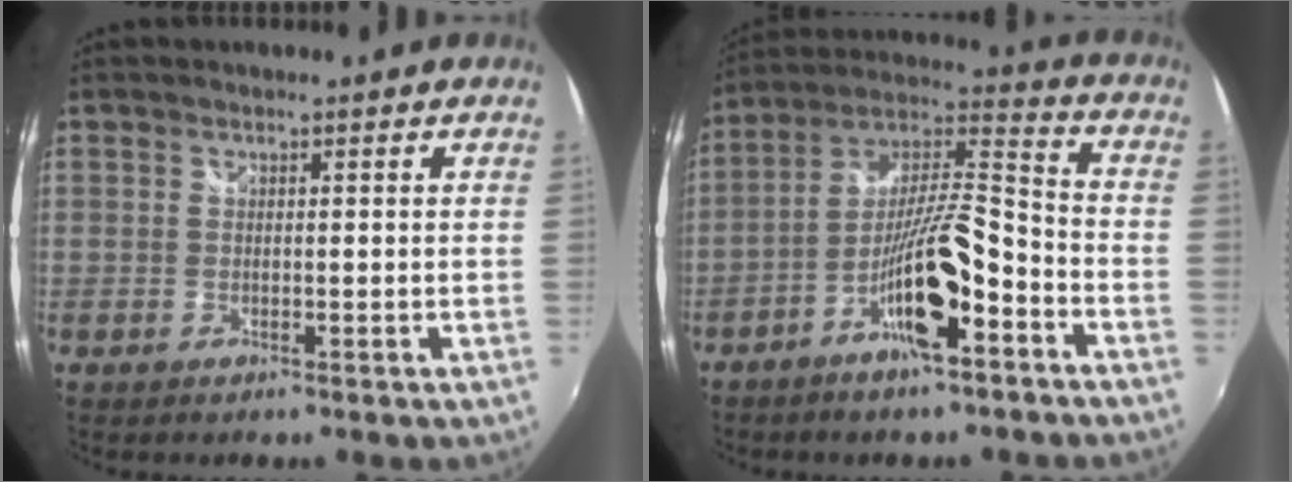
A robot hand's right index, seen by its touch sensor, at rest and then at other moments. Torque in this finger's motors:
{"motor_torque": [1.11, 1.03, 0.84, 0.12]}